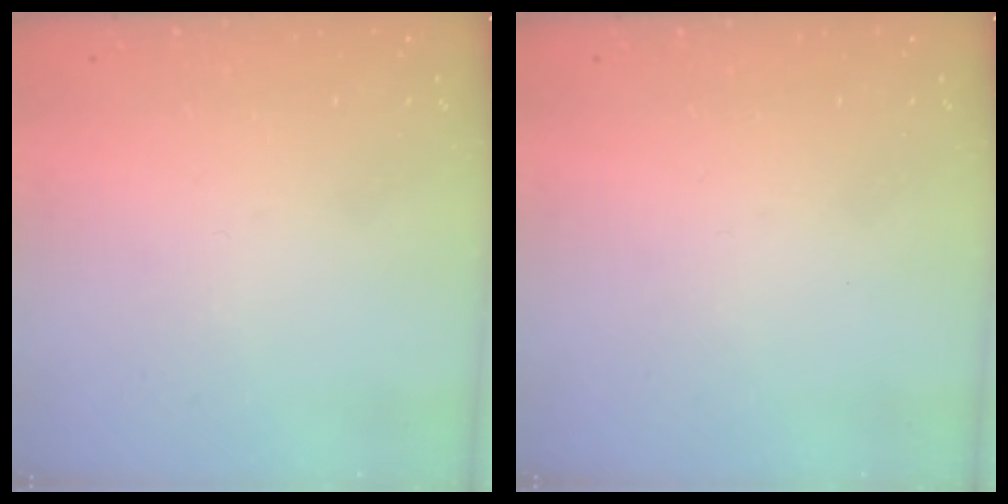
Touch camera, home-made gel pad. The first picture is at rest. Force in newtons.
{"total": 0.0}